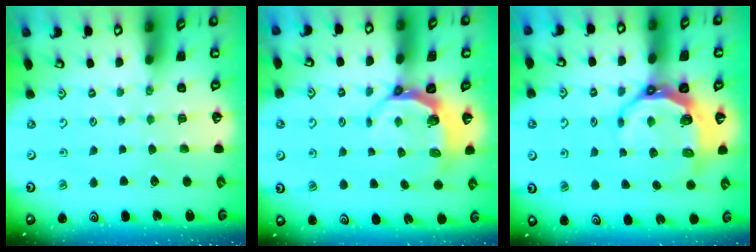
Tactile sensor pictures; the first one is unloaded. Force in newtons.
{"total": 5.8, "press": 4.8, "slide": 3.3}
{"total": 7.8, "press": 6.9, "slide": 3.7}